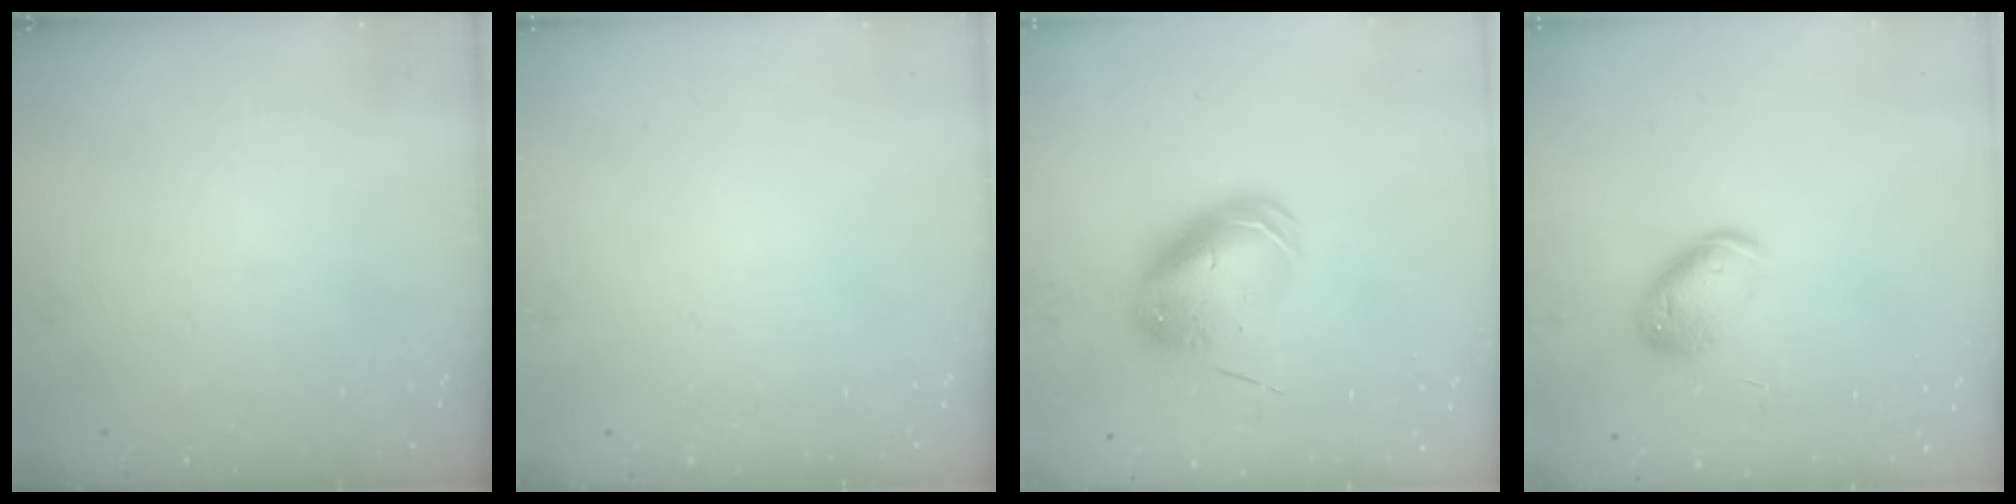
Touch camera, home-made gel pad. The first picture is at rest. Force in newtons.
{"total": 0.0}
{"total": 10.8, "press": 10.6, "slide": 2.3}
{"total": 11.9, "press": 11.7, "slide": 2.1}